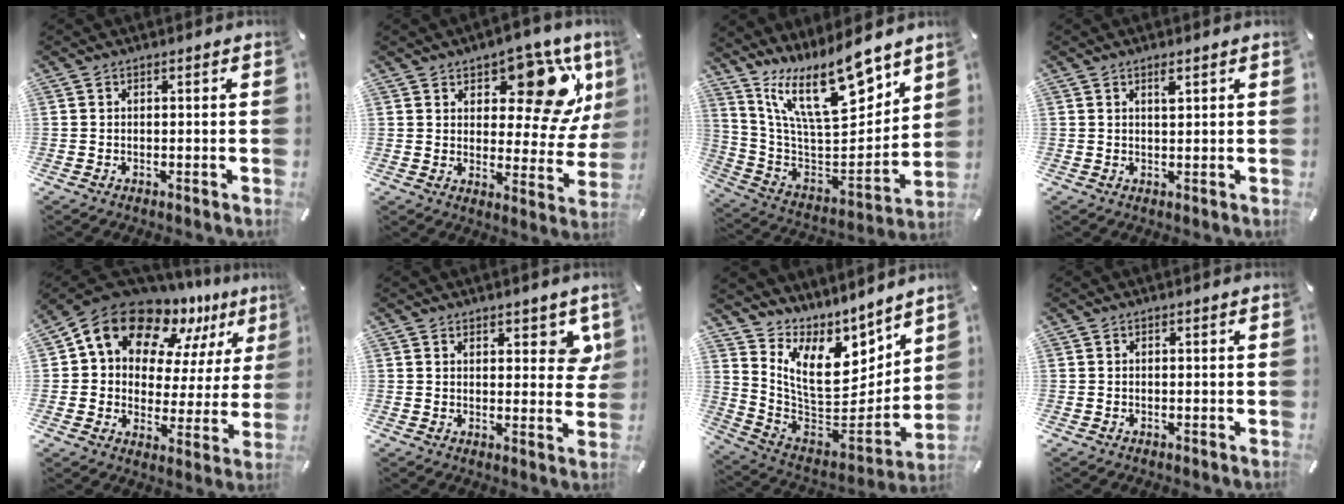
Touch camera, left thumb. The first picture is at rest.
{"total": 16.1, "force": [8.9, 8.3, 10.6], "torque": [-0.128, -0.060, 0.147]}
{"total": 21.7, "force": [14.1, 8.5, 14.2], "torque": [-0.250, -0.108, 0.244]}
{"total": 1.9, "force": [1.1, 0.5, 1.5], "torque": [-0.033, 0.002, 0.019]}
{"total": 15.5, "force": [11.1, 9.4, 5.4], "torque": [-0.103, -0.091, 0.193]}
{"total": 6.2, "force": [3.7, 3.3, 3.8], "torque": [-0.033, -0.022, 0.061]}
{"total": 13.1, "force": [7.2, 8.3, 7.1], "torque": [-0.127, -0.084, 0.137]}
{"total": 0.0}